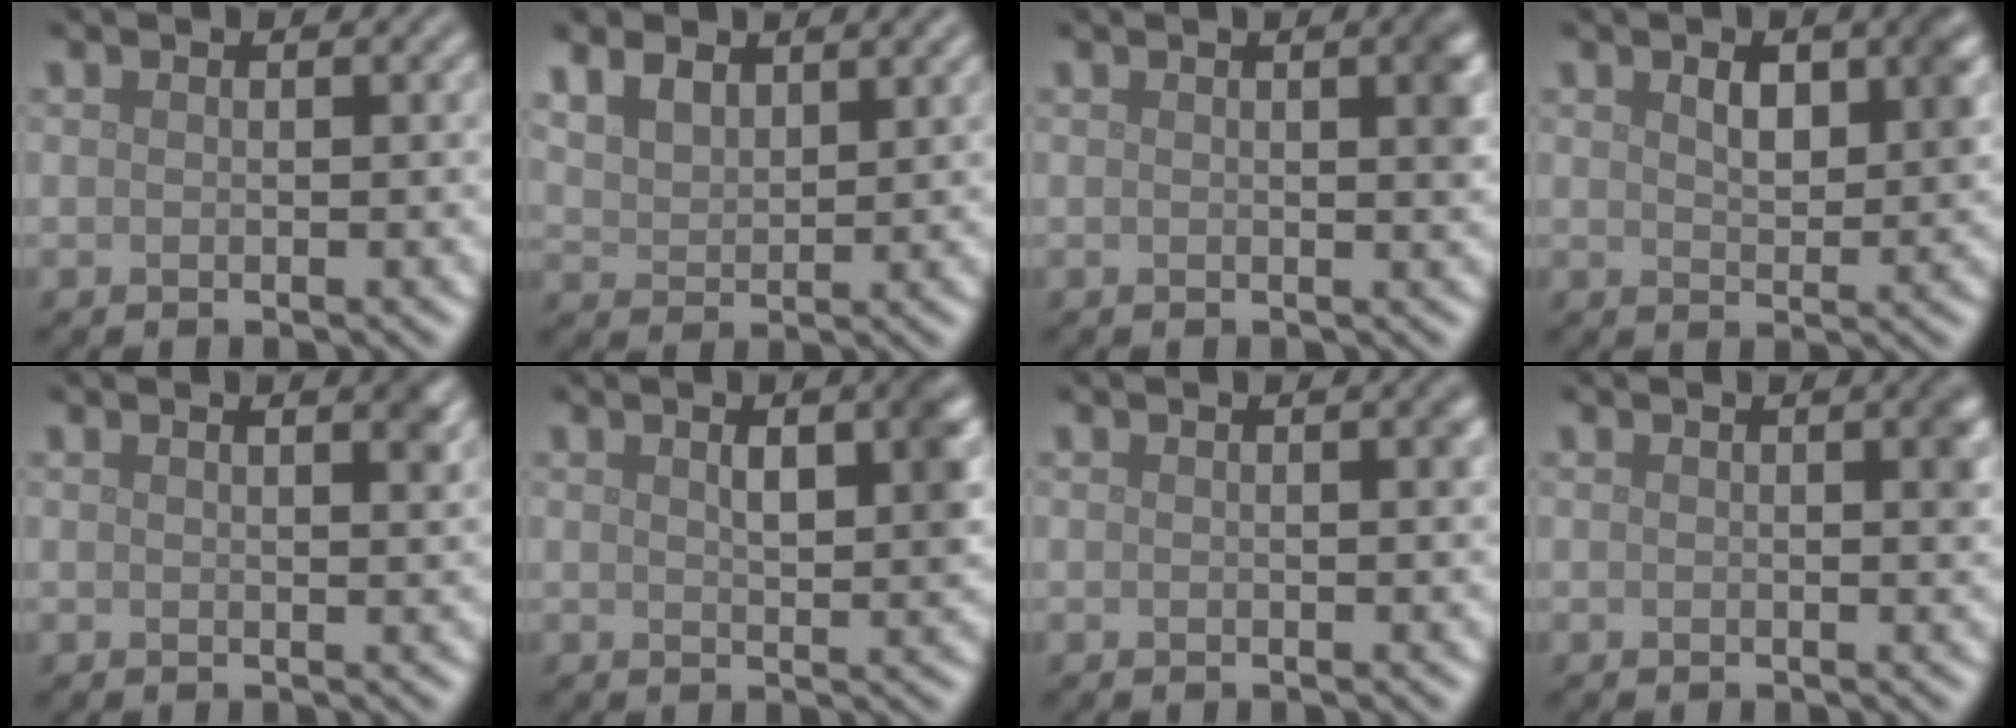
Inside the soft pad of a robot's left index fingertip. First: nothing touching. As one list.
[{"total": 4.8, "force": [3.1, 2.7, 2.4], "torque": [-0.059, 0.008, 0.050]}, {"total": 2.2, "force": [0.6, 0.6, 2.1], "torque": [-0.018, 0.005, 0.006]}, {"total": 4.1, "force": [1.4, 2.1, 3.2], "torque": [-0.048, 0.005, 0.023]}, {"total": 1.9, "force": [1.1, 0.5, 1.4], "torque": [-0.011, 0.004, 0.015]}, {"total": 3.9, "force": [1.3, 1.4, 3.5], "torque": [-0.051, 0.006, 0.020]}, {"total": 0.8, "force": [0.2, 0.1, 0.8], "torque": [-0.009, 0.002, 0.003]}, {"total": 1.5, "force": [0.4, 0.3, 1.4], "torque": [-0.016, 0.002, 0.006]}]